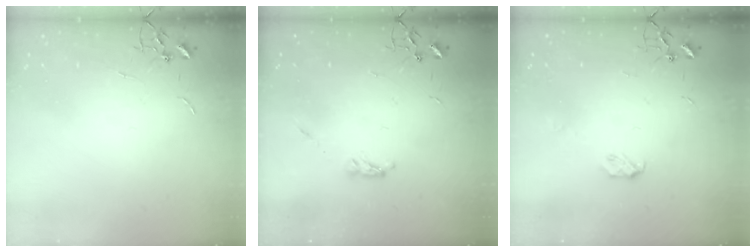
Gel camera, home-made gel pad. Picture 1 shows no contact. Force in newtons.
{"total": 3.3, "press": 3.3, "slide": 0.5}
{"total": 4.0, "press": 4.0, "slide": 0.6}